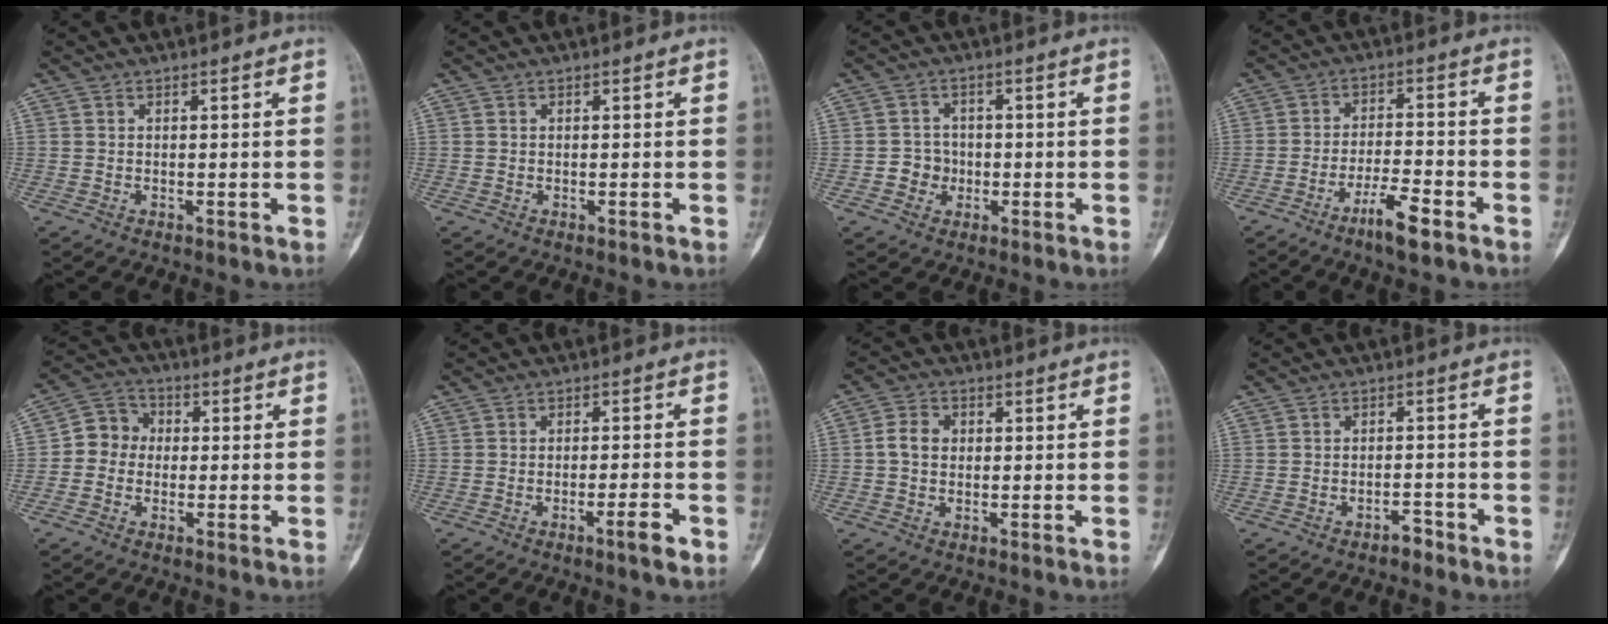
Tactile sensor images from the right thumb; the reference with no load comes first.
{"total": 0.0}
{"total": 3.7, "force": [-0.9, 3.5, 1.1], "torque": [0.006, 0.010, -0.020]}
{"total": 6.7, "force": [-4.3, 1.2, 4.9], "torque": [-0.091, 0.027, -0.076]}
{"total": 6.3, "force": [-0.5, 5.6, 2.7], "torque": [-0.018, 0.021, -0.027]}
{"total": 3.7, "force": [-2.0, 0.3, 3.1], "torque": [-0.051, 0.009, -0.034]}
{"total": 4.2, "force": [0.1, 3.3, 2.5], "torque": [-0.039, 0.012, -0.004]}
{"total": 2.1, "force": [-1.7, 1.0, 0.8], "torque": [-0.008, 0.016, -0.026]}